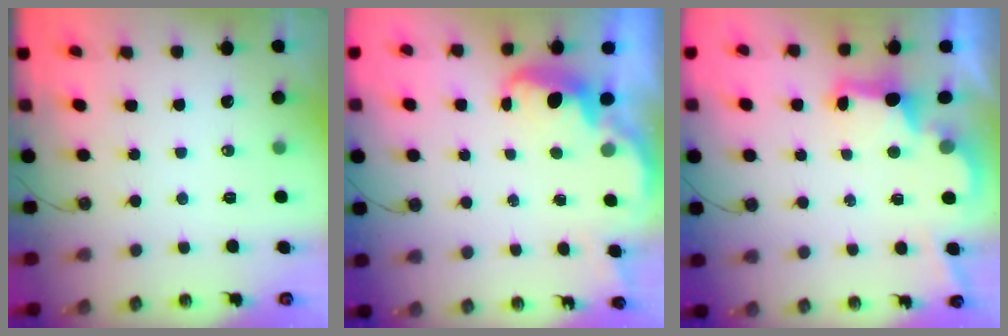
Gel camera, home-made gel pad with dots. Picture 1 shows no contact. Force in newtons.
{"total": 2.8, "press": 2.7, "slide": 0.6}
{"total": 2.8, "press": 2.6, "slide": 0.9}